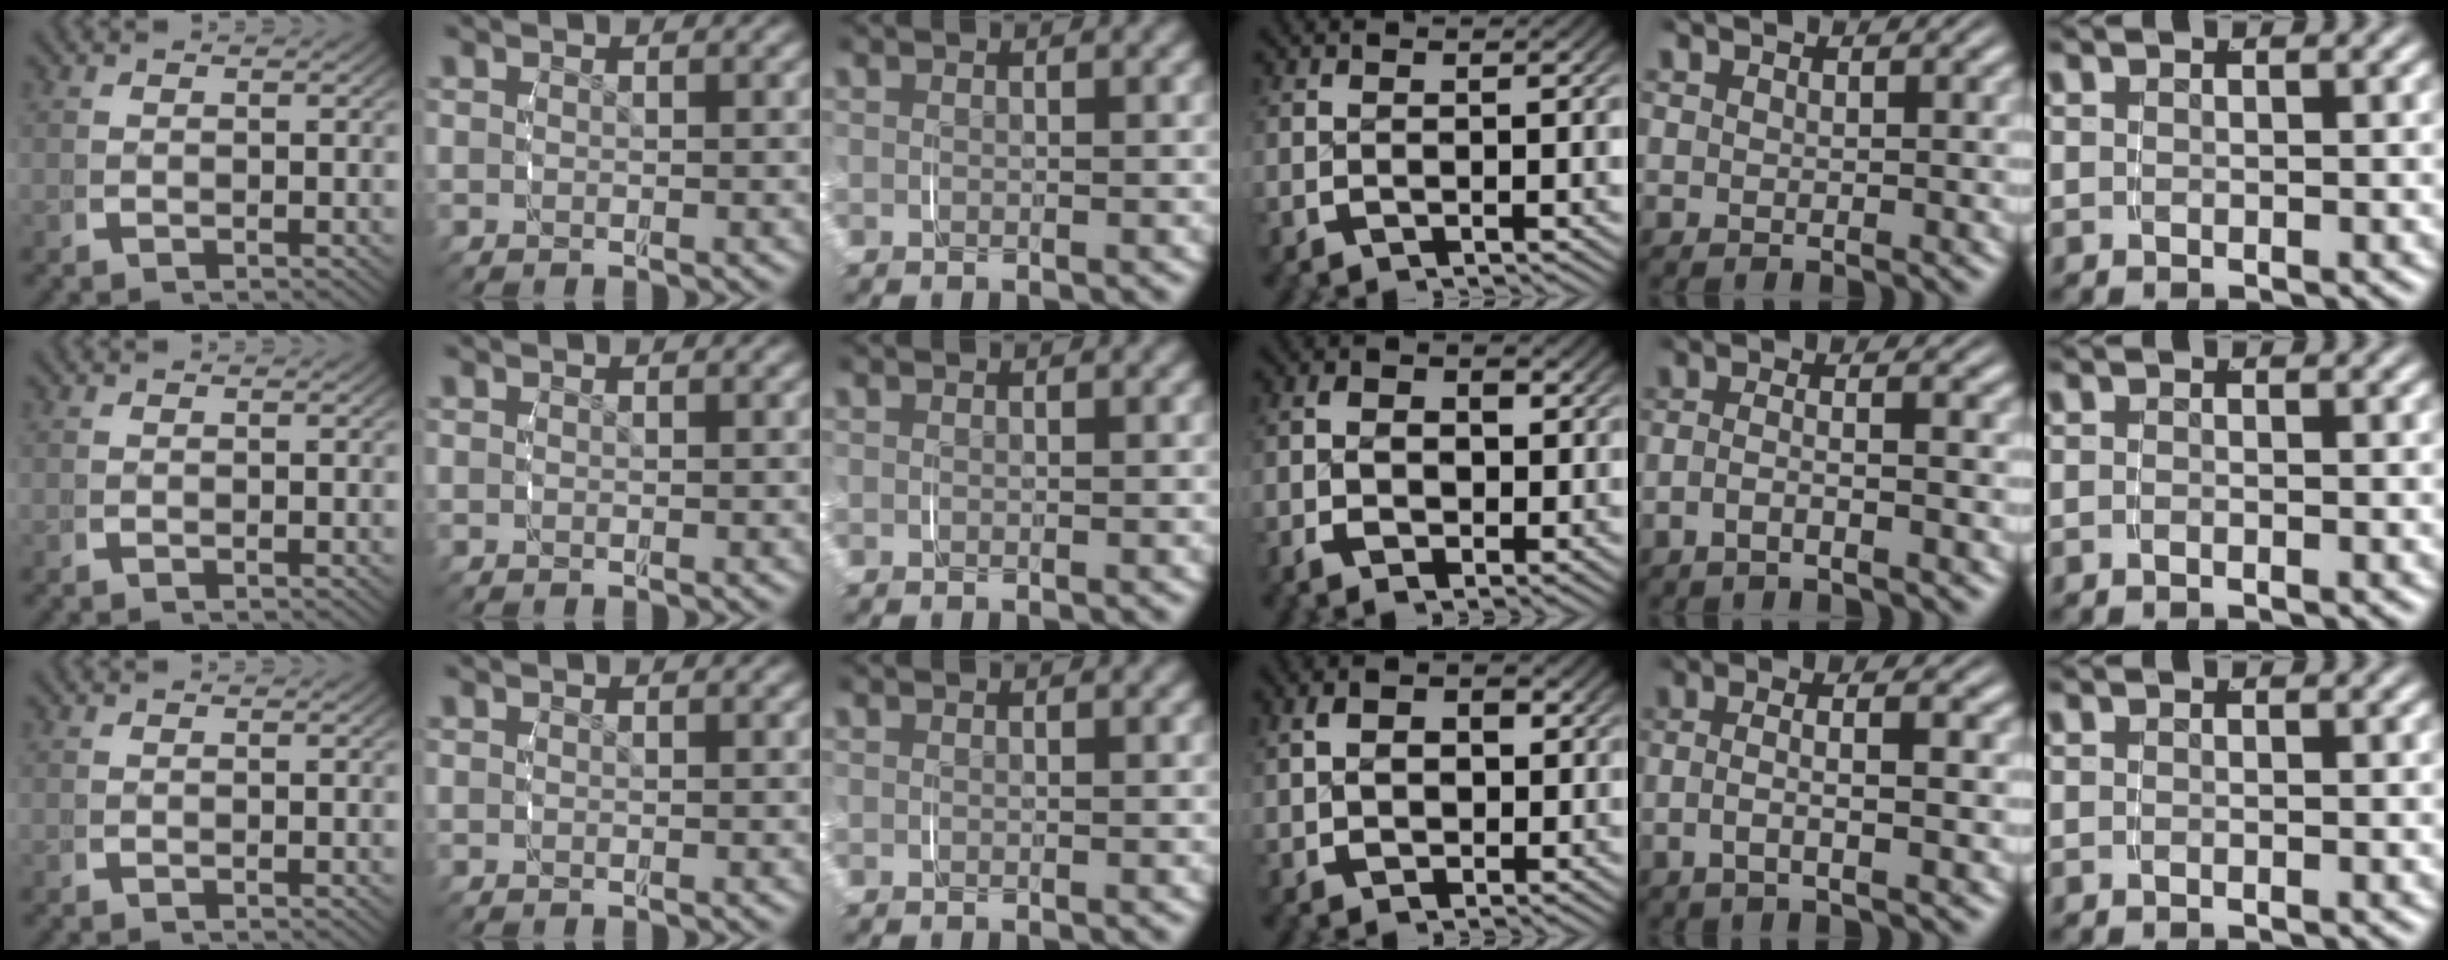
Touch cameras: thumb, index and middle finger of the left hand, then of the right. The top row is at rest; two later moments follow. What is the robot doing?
{"motion": "grasp_and_lifting", "object": "scarf"}